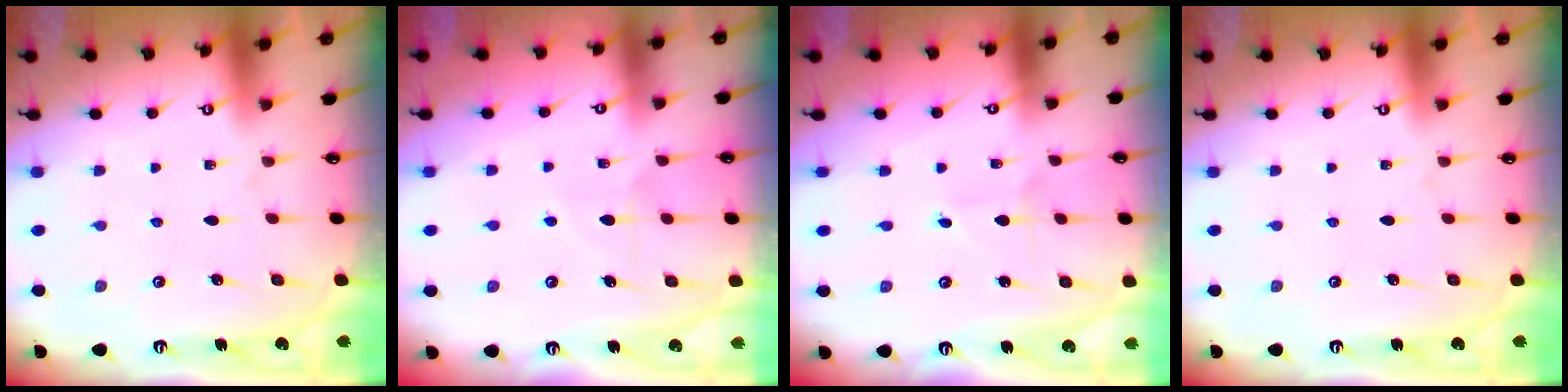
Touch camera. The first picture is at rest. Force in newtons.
{"total": 6.1, "press": 6.1, "slide": 0.3}
{"total": 0.7, "press": 0.7, "slide": 0.0}
{"total": 0.0}